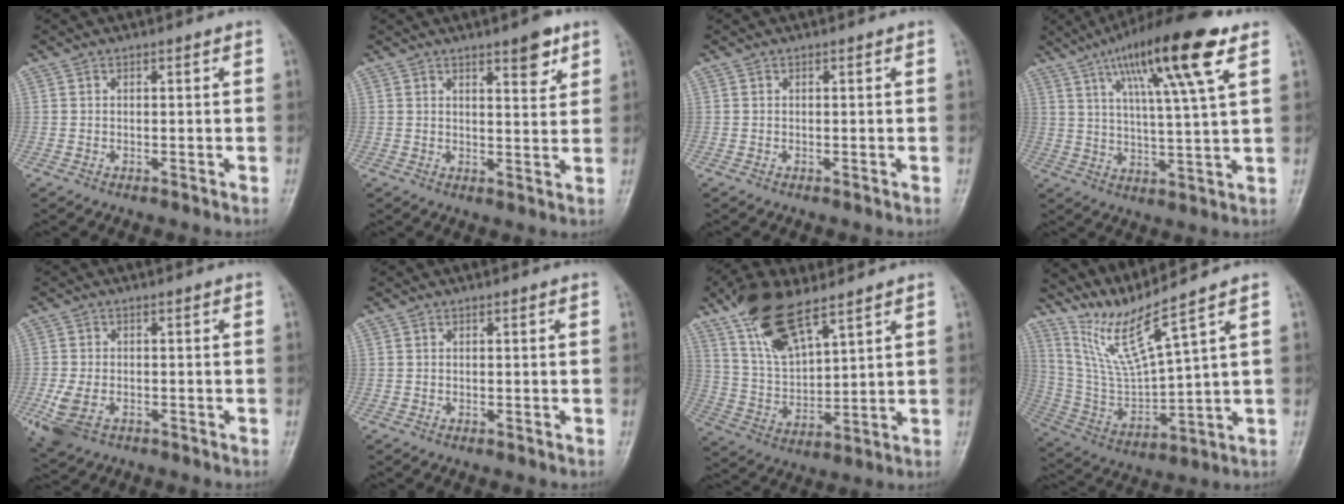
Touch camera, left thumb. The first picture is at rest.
{"total": 6.2, "force": [4.0, 2.0, 4.3], "torque": [-0.044, -0.026, 0.054]}
{"total": 0.0}
{"total": 17.5, "force": [8.9, 2.4, 14.9], "torque": [-0.244, -0.019, 0.146]}
{"total": 5.8, "force": [-2.1, 3.5, 4.1], "torque": [-0.101, 0.002, -0.033]}
{"total": 0.0}
{"total": 13.9, "force": [9.2, 5.0, 9.1], "torque": [-0.158, -0.034, 0.190]}
{"total": 11.7, "force": [9.2, -1.1, 7.1], "torque": [-0.138, -0.064, 0.198]}